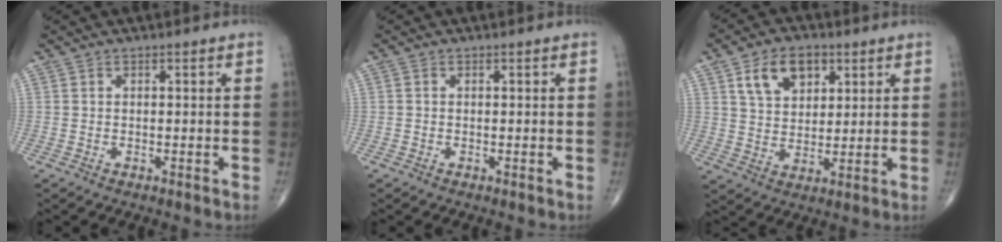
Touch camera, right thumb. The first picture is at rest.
{"total": 0.0}
{"total": 9.9, "force": [4.5, 6.5, 6.0], "torque": [-0.076, -0.013, 0.080]}